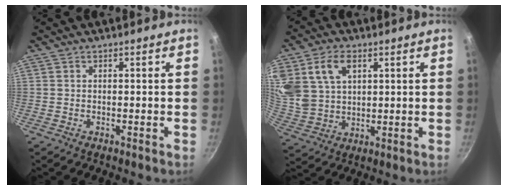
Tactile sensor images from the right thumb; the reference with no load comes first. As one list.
[{"total": 14.0, "force": [5.4, 9.8, 8.4], "torque": [-0.162, -0.008, 0.115]}]